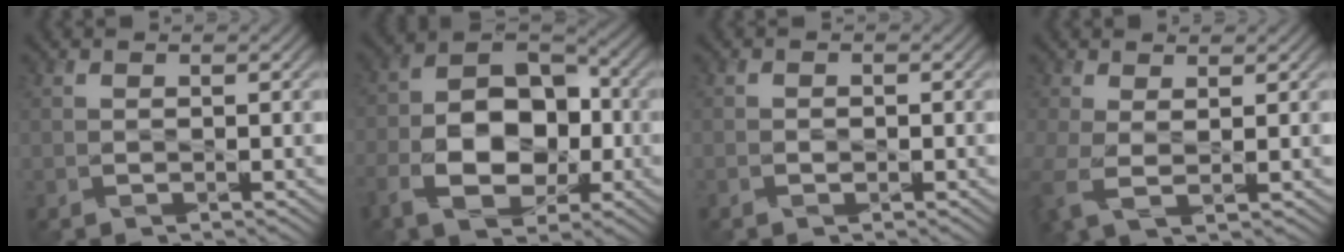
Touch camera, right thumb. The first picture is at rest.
{"total": 12.4, "force": [-3.3, 7.9, 9.0], "torque": [-0.165, -0.010, -0.065]}
{"total": 0.8, "force": [-0.4, 0.5, 0.5], "torque": [-0.007, -0.001, -0.006]}
{"total": 3.9, "force": [0.0, 1.6, 3.6], "torque": [-0.098, -0.004, -0.004]}